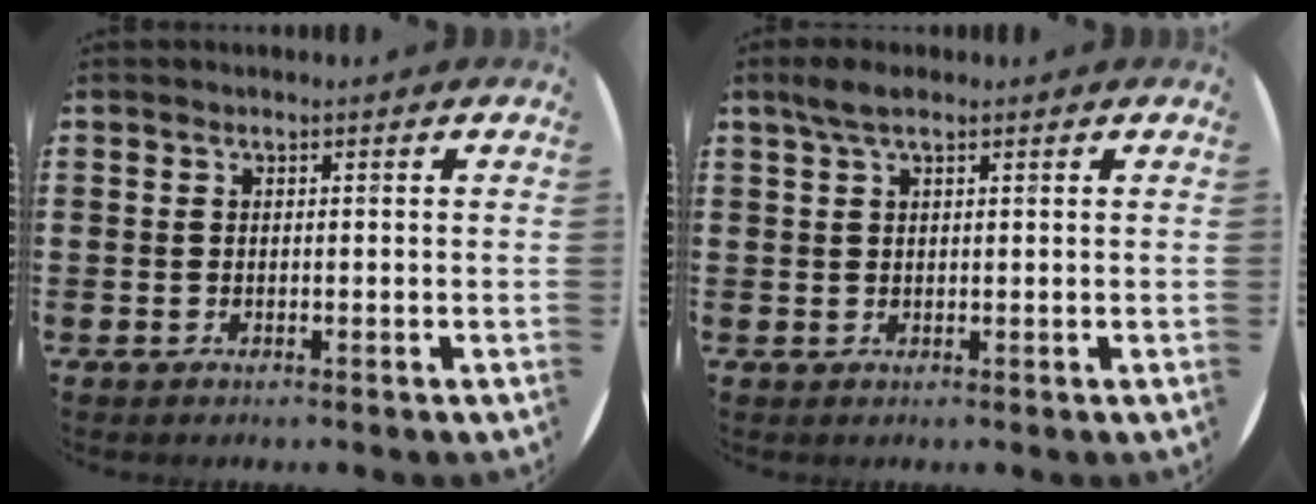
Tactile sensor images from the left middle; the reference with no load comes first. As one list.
[{"total": 2.5, "force": [1.6, 0.7, 1.8], "torque": [-0.038, 0.005, 0.029]}]